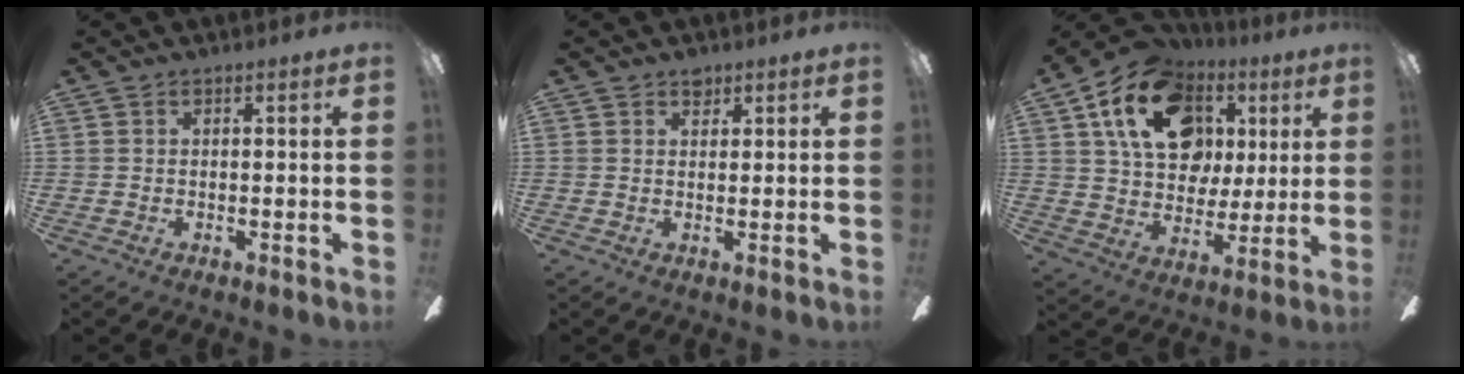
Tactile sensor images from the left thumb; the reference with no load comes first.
{"total": 2.1, "force": [1.6, 1.2, 0.7], "torque": [-0.001, -0.006, 0.026]}
{"total": 20.6, "force": [8.3, 14.7, 11.8], "torque": [-0.198, -0.017, 0.152]}